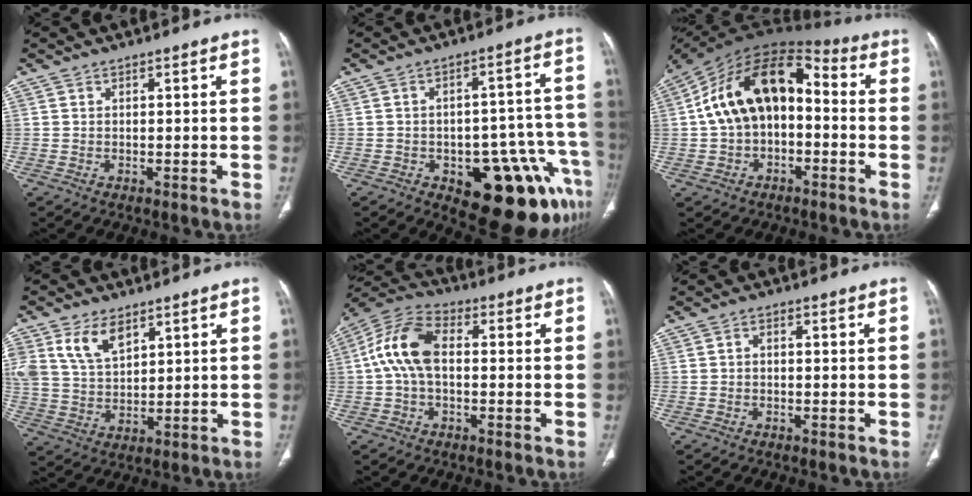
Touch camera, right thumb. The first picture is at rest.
{"total": 19.2, "force": [-9.0, 8.6, 14.6], "torque": [-0.116, 0.062, -0.103]}
{"total": 17.4, "force": [-0.1, 11.1, 13.5], "torque": [-0.210, 0.055, -0.013]}
{"total": 9.7, "force": [5.2, 5.6, 5.9], "torque": [-0.102, -0.014, 0.111]}
{"total": 11.2, "force": [0.4, 6.6, 9.0], "torque": [-0.183, 0.031, -0.002]}
{"total": 1.2, "force": [-0.2, 0.9, 0.8], "torque": [-0.008, 0.005, -0.007]}